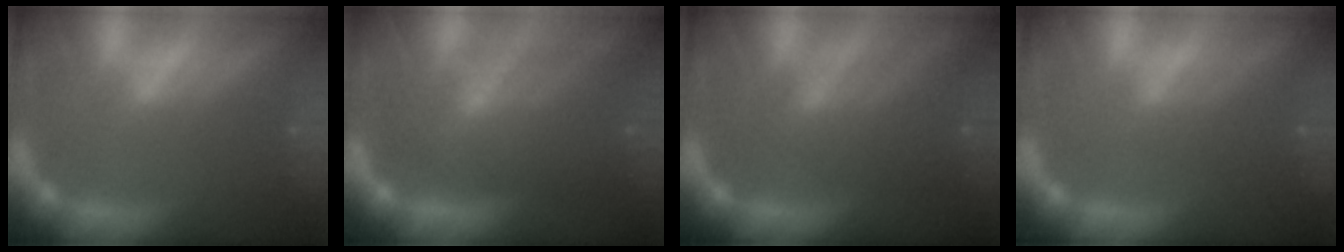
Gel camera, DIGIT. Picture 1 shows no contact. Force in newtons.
{"total": 8.5}
{"total": 5.5}
{"total": 3.0}